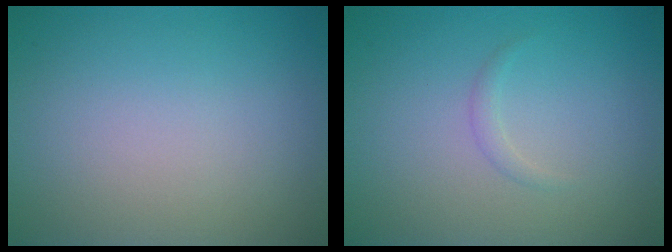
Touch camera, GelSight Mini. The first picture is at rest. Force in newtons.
{"total": 0.7, "press": 0.7, "slide": 0.0}